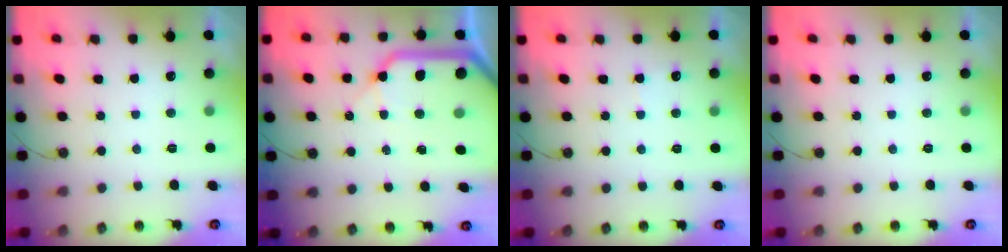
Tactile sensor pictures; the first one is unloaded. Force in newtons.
{"total": 15.9, "press": 15.7, "slide": 1.9}
{"total": 2.7, "press": 2.7, "slide": 0.3}
{"total": 0.0}